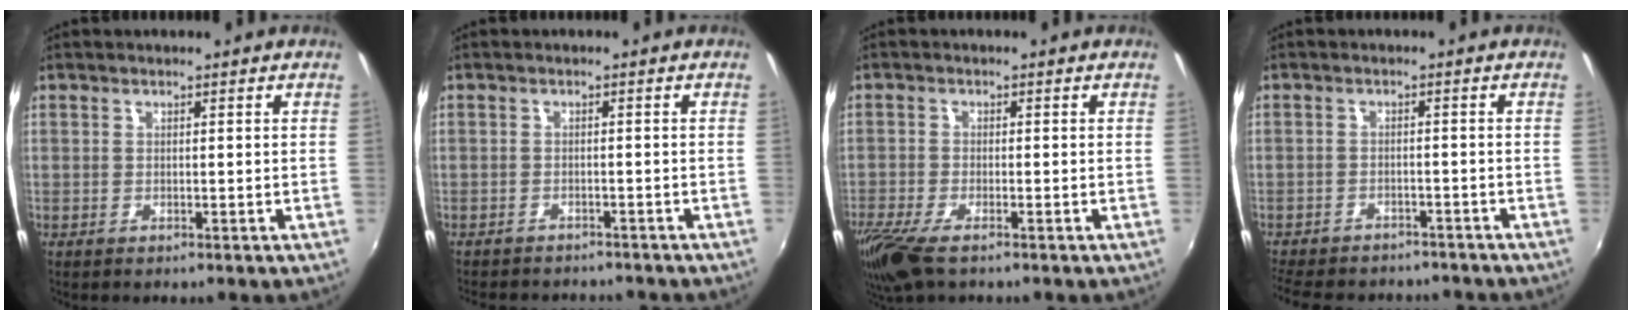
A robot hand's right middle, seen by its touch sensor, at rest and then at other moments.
{"total": 6.6, "force": [-6.1, 1.8, 1.9], "torque": [-0.053, -0.016, -0.087]}
{"total": 8.3, "force": [-5.8, 2.2, 5.6], "torque": [-0.137, -0.037, -0.115]}
{"total": 13.5, "force": [-11.4, 5.1, 5.0], "torque": [-0.125, -0.016, -0.165]}